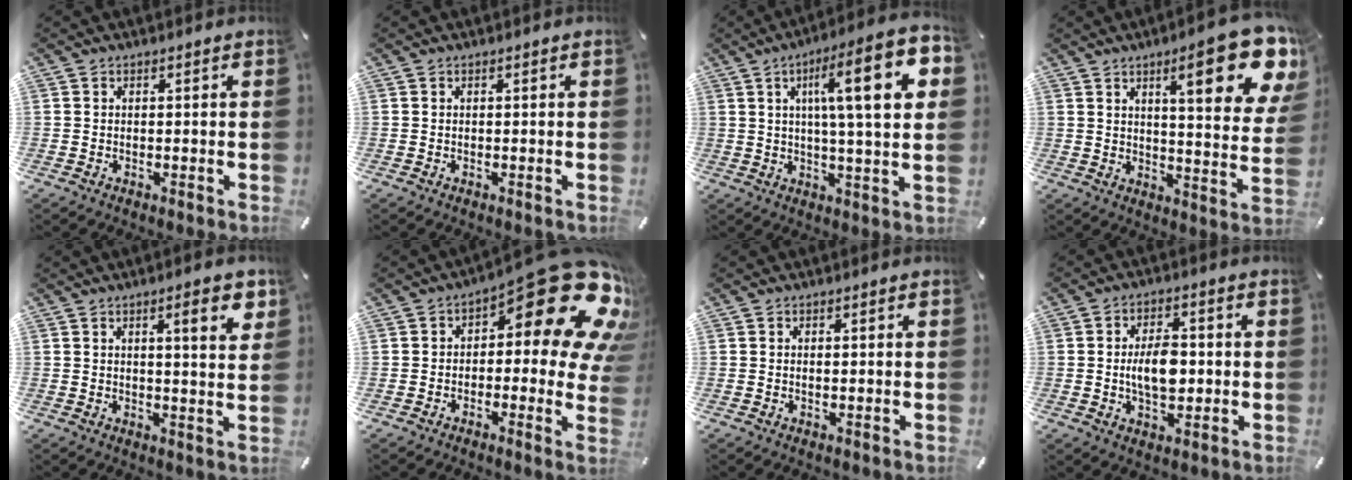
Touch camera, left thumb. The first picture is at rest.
{"total": 0.0}
{"total": 19.1, "force": [6.0, 3.6, 17.8], "torque": [-0.279, -0.016, 0.076]}
{"total": 19.5, "force": [10.0, 5.0, 16.0], "torque": [-0.221, -0.059, 0.146]}
{"total": 7.9, "force": [3.4, 1.5, 6.9], "torque": [-0.099, -0.010, 0.046]}
{"total": 22.2, "force": [10.4, 8.3, 17.8], "torque": [-0.213, -0.079, 0.175]}
{"total": 0.6, "force": [0.1, 0.2, 0.5], "torque": [-0.011, 0.000, 0.001]}
{"total": 8.5, "force": [-0.4, 5.2, 6.8], "torque": [-0.111, 0.002, -0.011]}